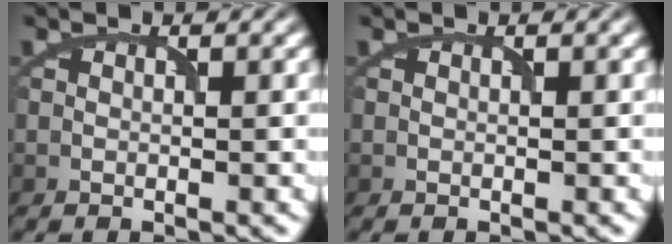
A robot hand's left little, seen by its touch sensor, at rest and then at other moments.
{"total": 0.0}